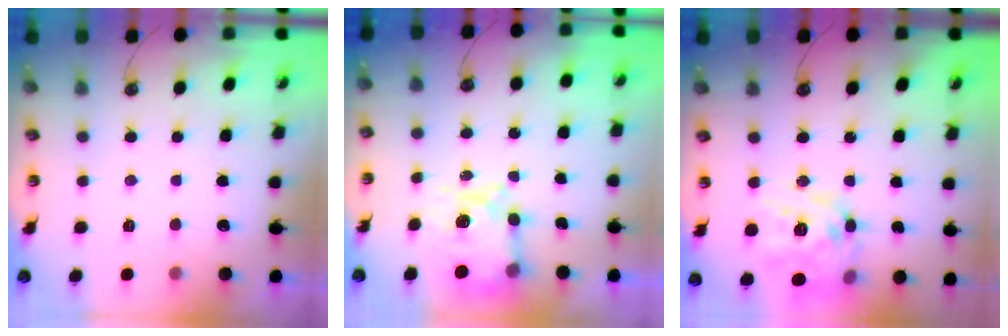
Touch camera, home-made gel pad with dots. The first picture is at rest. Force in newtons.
{"total": 7.9, "press": 7.8, "slide": 0.7}
{"total": 18.2, "press": 18.1, "slide": 1.8}